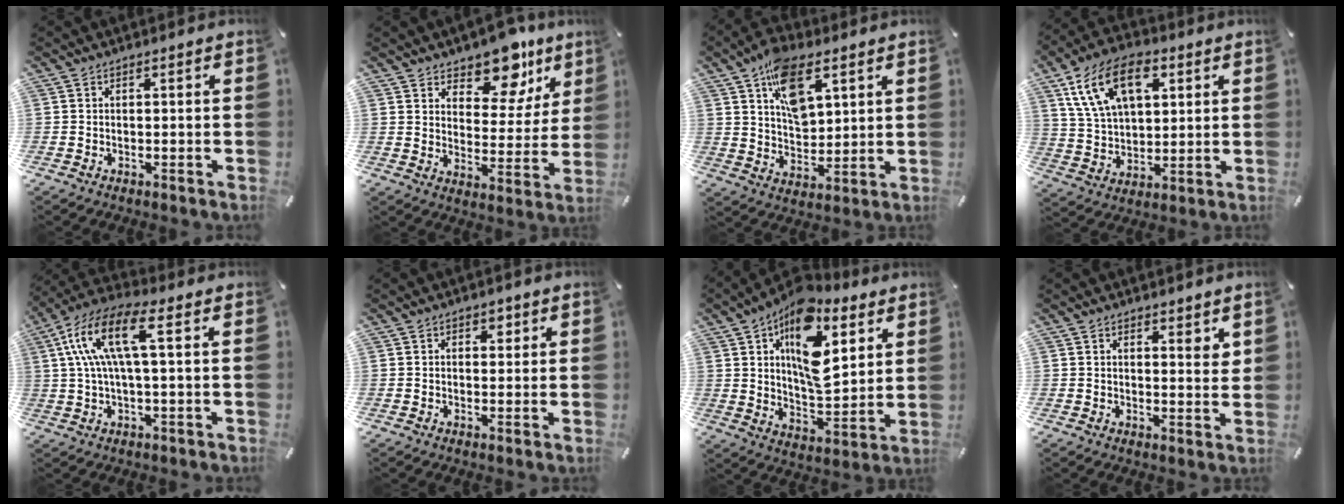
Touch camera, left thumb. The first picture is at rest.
{"total": 13.4, "force": [10.5, 6.7, 4.9], "torque": [-0.063, -0.085, 0.184]}
{"total": 13.2, "force": [6.7, 7.6, 8.5], "torque": [-0.139, -0.017, 0.122]}
{"total": 15.6, "force": [6.8, 9.5, 10.3], "torque": [-0.203, -0.001, 0.124]}
{"total": 12.9, "force": [2.9, 4.2, 11.9], "torque": [-0.260, -0.008, 0.043]}
{"total": 2.2, "force": [0.8, 1.8, 1.1], "torque": [-0.009, 0.002, 0.007]}
{"total": 20.1, "force": [8.5, 10.8, 14.6], "torque": [-0.240, -0.036, 0.142]}
{"total": 3.4, "force": [2.4, 1.7, 1.8], "torque": [-0.015, -0.015, 0.038]}